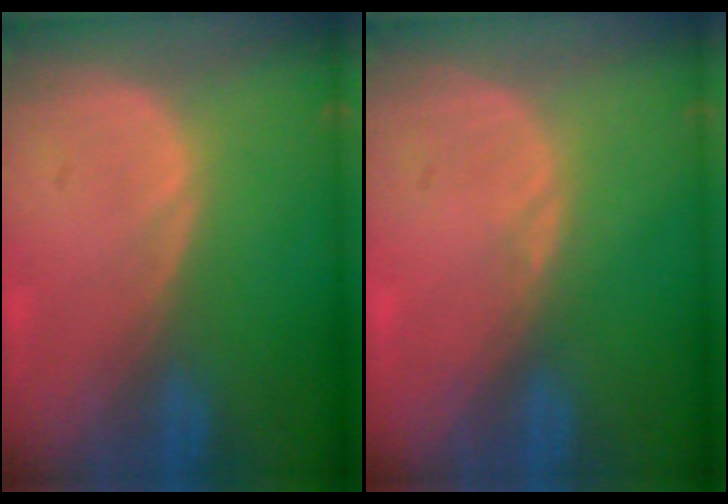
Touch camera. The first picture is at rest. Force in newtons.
{"total": 0.5, "press": 0.5, "slide": 0.2}